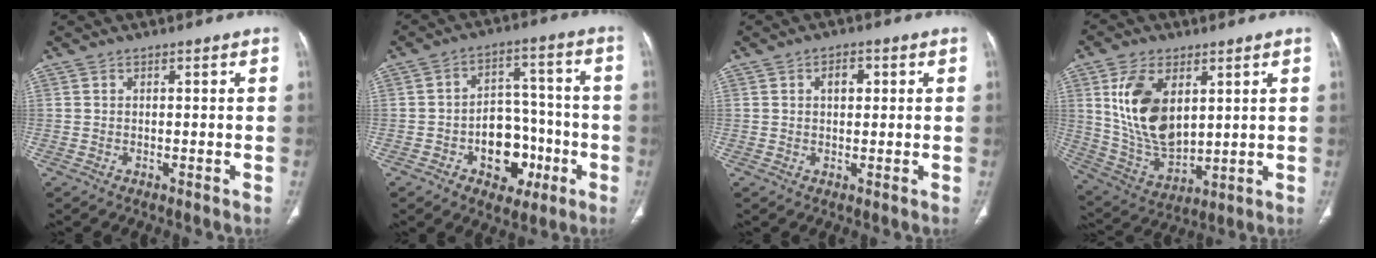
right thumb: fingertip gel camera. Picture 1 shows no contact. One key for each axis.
{"total": 11.8, "fx": -4.2, "fy": 8.3, "fz": 7.2, "tx": -0.057, "ty": 0.049, "tz": -0.057}
{"total": 3.4, "fx": 0.9, "fy": 2.1, "fz": 2.5, "tx": -0.031, "ty": 0.004, "tz": 0.013}
{"total": 16.0, "fx": 4.5, "fy": 9.2, "fz": 12.3, "tx": -0.216, "ty": -0.023, "tz": 0.103}